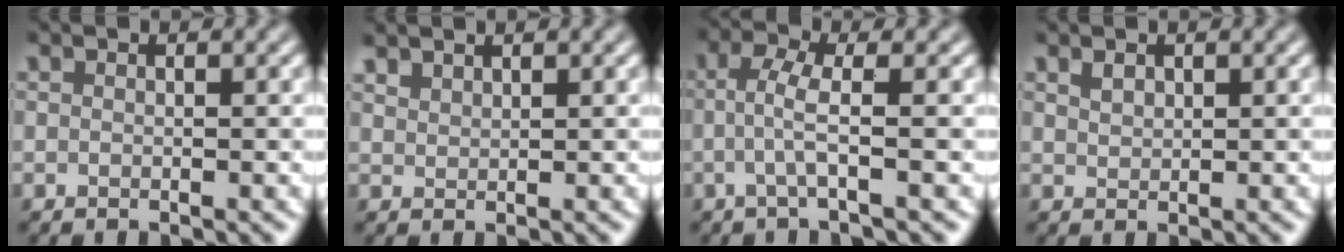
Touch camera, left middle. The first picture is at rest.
{"total": 1.4, "force": [1.3, 0.3, 0.2], "torque": [-0.006, 0.004, 0.032]}
{"total": 2.6, "force": [-0.4, 0.4, 2.5], "torque": [-0.052, 0.004, -0.013]}
{"total": 0.9, "force": [0.7, 0.5, 0.4], "torque": [-0.010, 0.000, 0.015]}